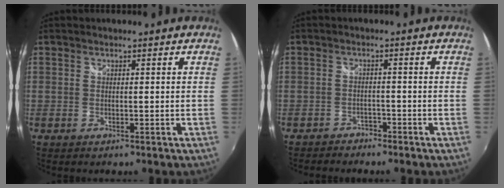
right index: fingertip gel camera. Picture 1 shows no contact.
{"total": 2.6, "force": [-2.4, 1.0, -0.1], "torque": [-0.006, 0.003, -0.046]}